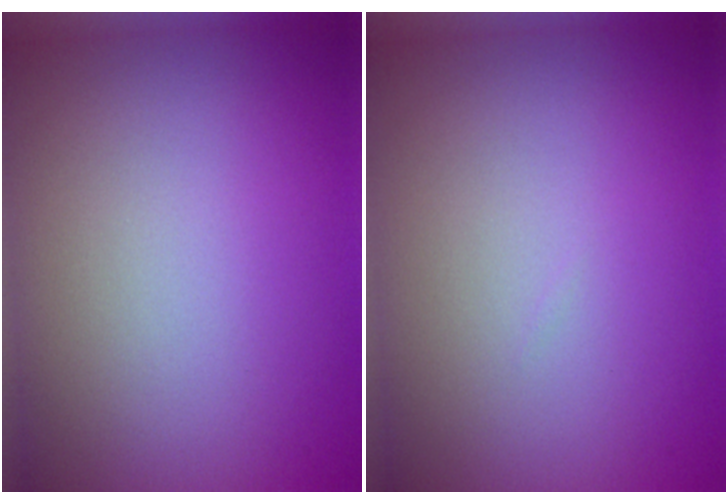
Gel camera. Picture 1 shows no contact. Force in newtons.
{"total": 0.0}